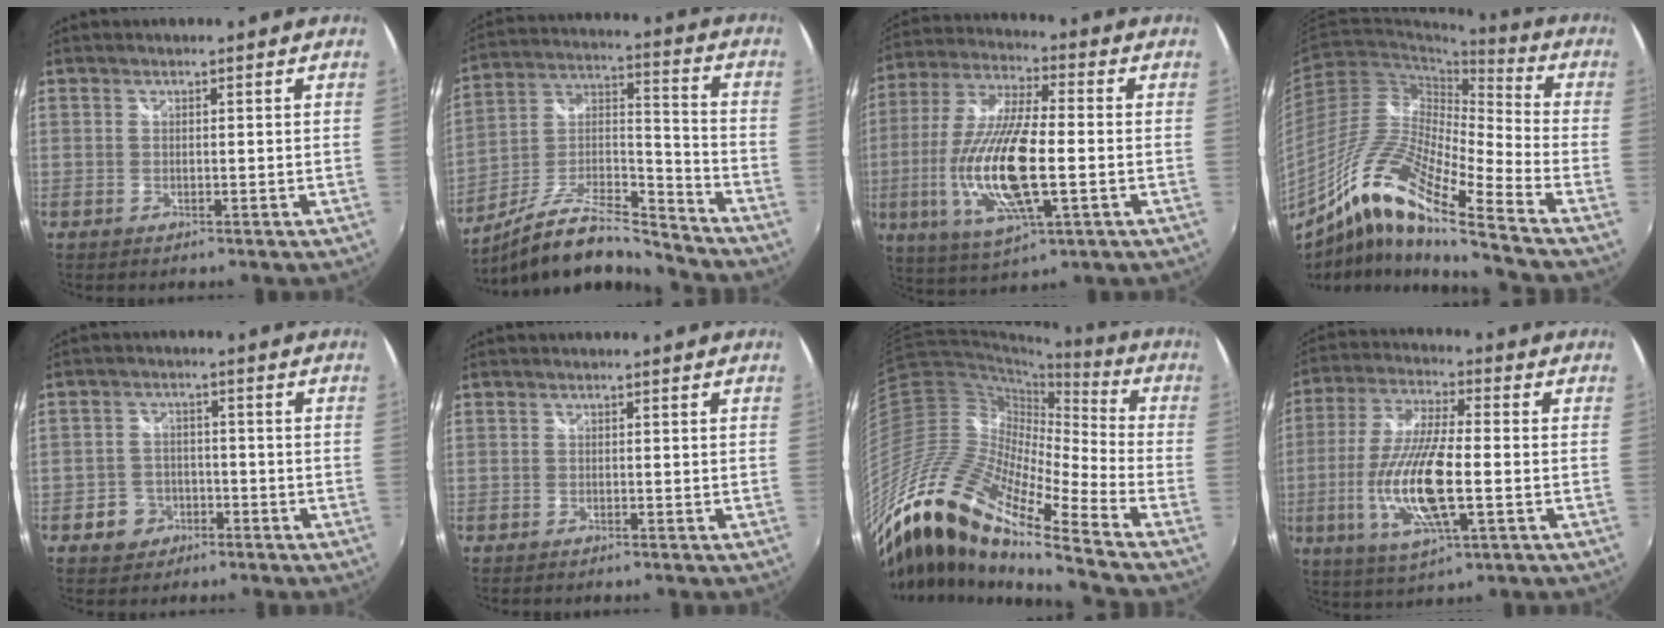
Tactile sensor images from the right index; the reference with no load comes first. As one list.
[{"total": 13.5, "force": [-11.4, 2.4, 6.8], "torque": [-0.135, 0.009, -0.211]}, {"total": 18.6, "force": [-3.4, 5.3, 17.5], "torque": [-0.358, -0.016, -0.060]}, {"total": 16.6, "force": [-11.1, 1.2, 12.3], "torque": [-0.222, -0.006, -0.230]}, {"total": 5.1, "force": [-2.8, 4.2, 0.9], "torque": [-0.031, 0.017, -0.042]}, {"total": 0.6, "force": [-0.5, 0.3, 0.0], "torque": [-0.002, 0.001, -0.011]}, {"total": 23.8, "force": [-16.6, 3.1, 16.8], "torque": [-0.276, -0.046, -0.330]}, {"total": 16.1, "force": [-3.3, 4.4, 15.1], "torque": [-0.312, -0.014, -0.063]}]